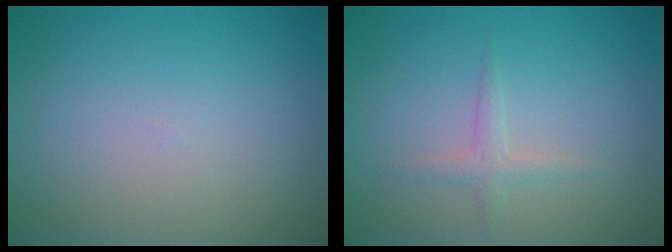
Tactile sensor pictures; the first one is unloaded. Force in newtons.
{"total": 1.3, "press": 1.3, "slide": 0.1}